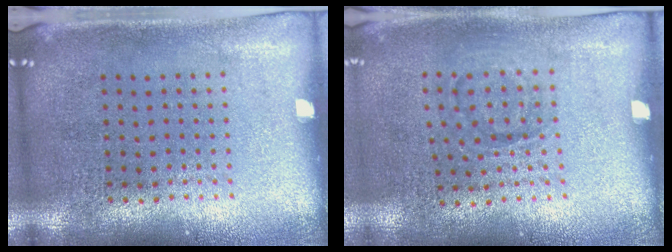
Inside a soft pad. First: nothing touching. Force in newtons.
{"total": 1.0, "press": 0.7, "slide": 0.7}